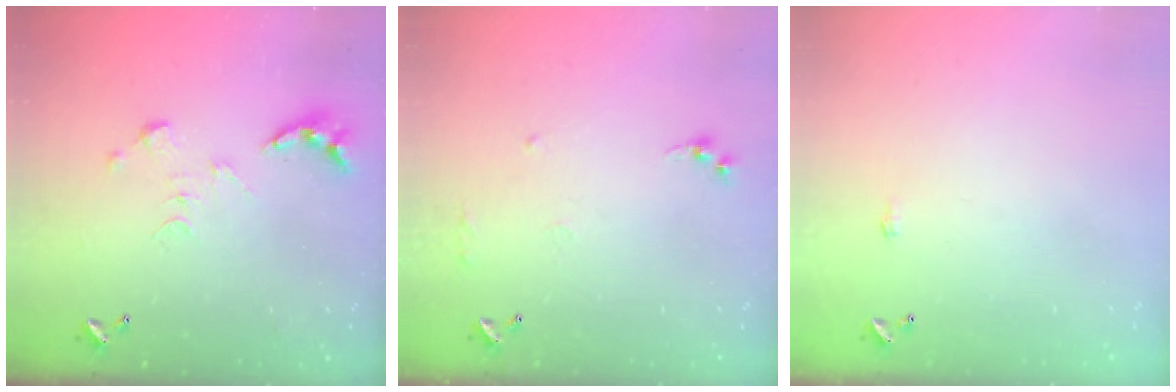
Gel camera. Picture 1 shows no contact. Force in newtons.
{"total": 7.5, "press": 7.4, "slide": 0.8}
{"total": 0.6, "press": 0.6, "slide": 0.2}